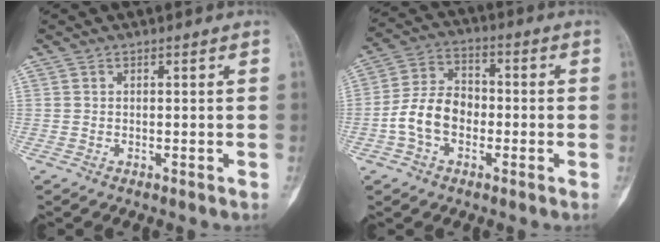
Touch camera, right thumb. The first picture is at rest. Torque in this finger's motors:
{"motor_torque": [1.18, 1.15, 0.57, -0.53, 0.04]}